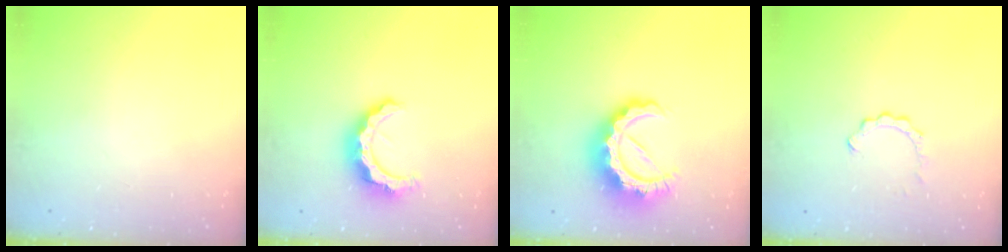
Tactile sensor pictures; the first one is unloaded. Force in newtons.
{"total": 10.3, "press": 10.3, "slide": 1.1}
{"total": 13.4, "press": 13.3, "slide": 1.5}
{"total": 2.3, "press": 2.3, "slide": 0.2}